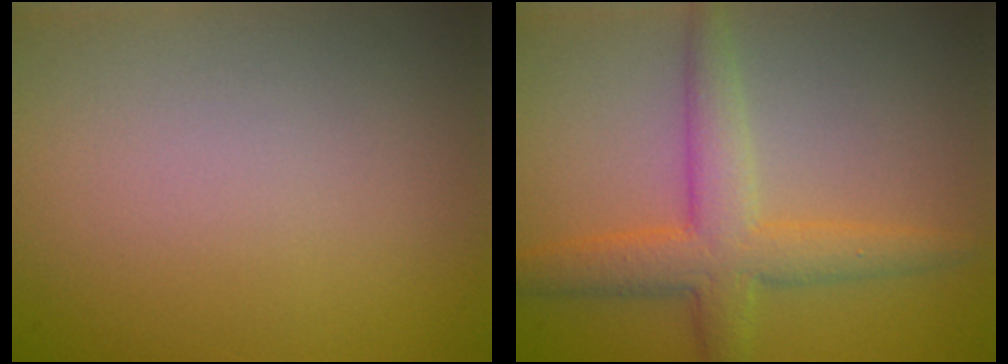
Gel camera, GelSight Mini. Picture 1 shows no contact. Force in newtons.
{"total": 4.6, "press": 4.6, "slide": 0.1}